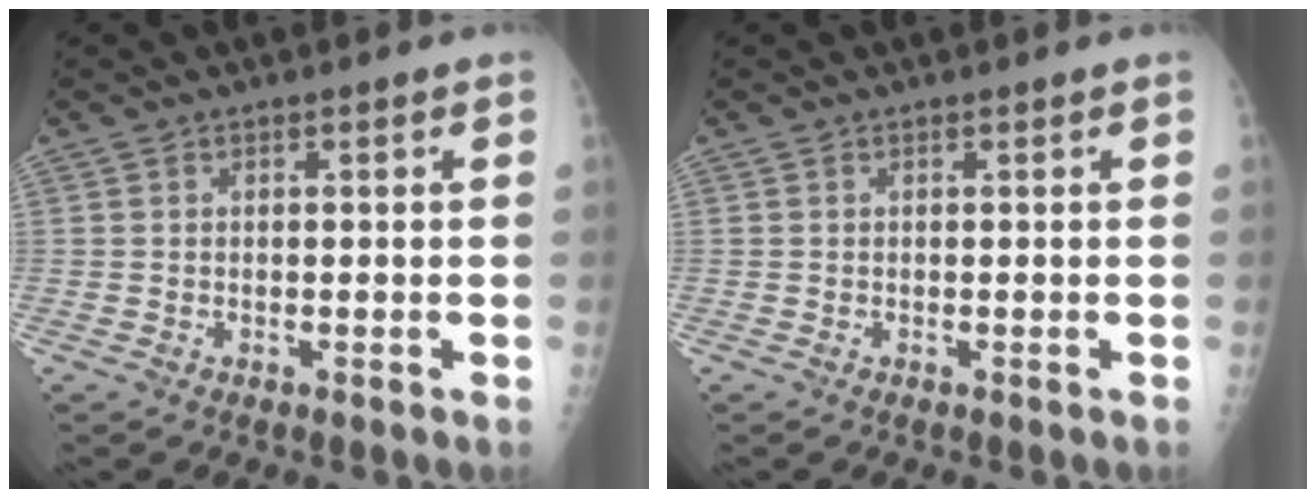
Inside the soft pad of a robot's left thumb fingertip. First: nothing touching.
{"total": 0.0}